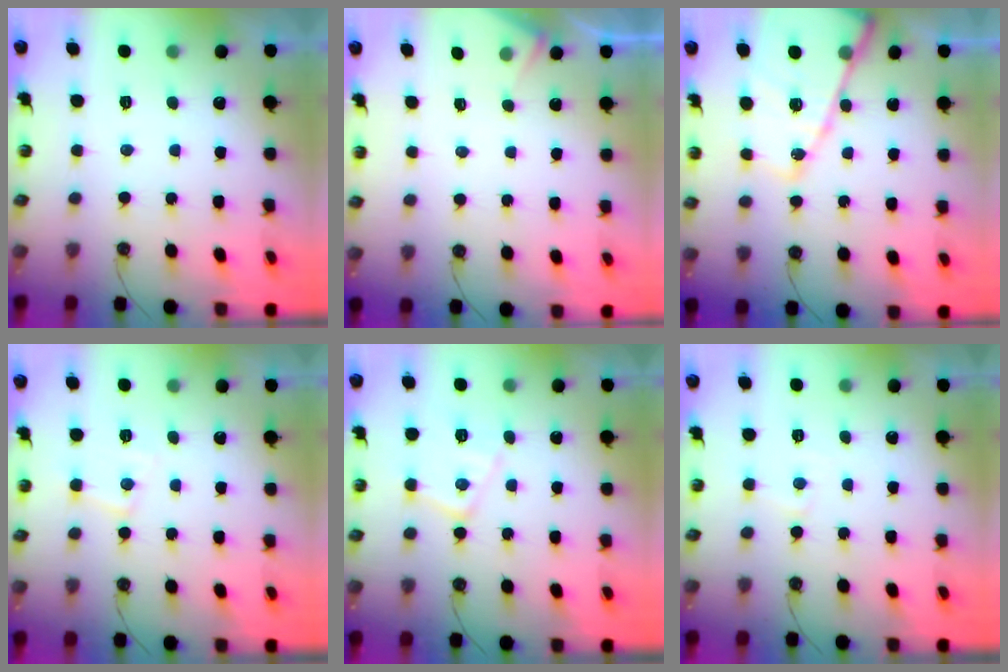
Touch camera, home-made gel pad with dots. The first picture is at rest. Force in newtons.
{"total": 4.4, "press": 4.4, "slide": 0.4}
{"total": 18.0, "press": 17.9, "slide": 2.3}
{"total": 7.1, "press": 7.0, "slide": 0.4}
{"total": 12.0, "press": 11.9, "slide": 0.9}
{"total": 4.2, "press": 4.2, "slide": 0.5}